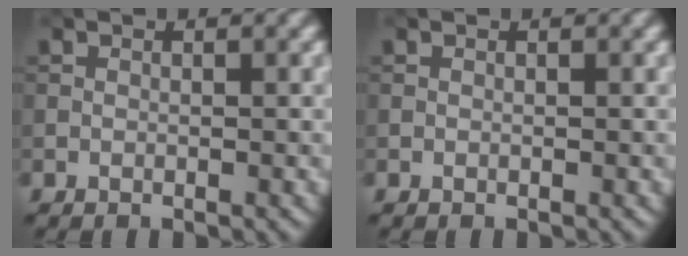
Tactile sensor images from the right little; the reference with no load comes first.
{"total": 0.0}